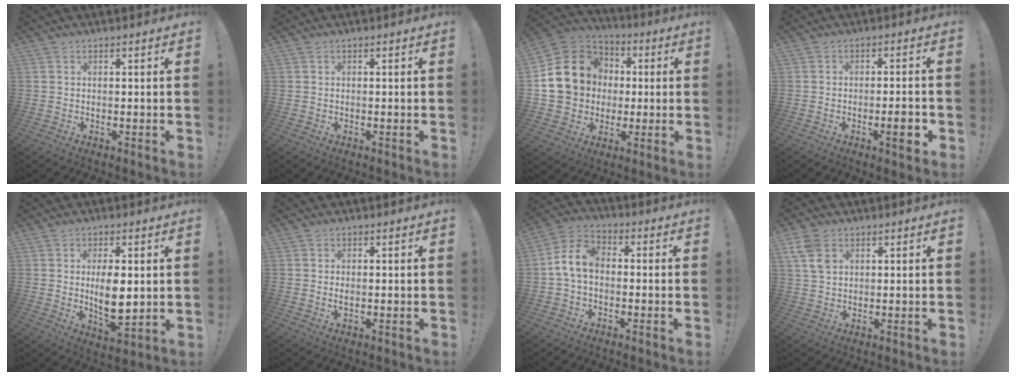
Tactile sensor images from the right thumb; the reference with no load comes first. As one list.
[{"total": 0.0}, {"total": 18.5, "force": [2.6, 16.0, 8.9], "torque": [-0.135, 0.010, 0.073]}, {"total": 5.9, "force": [-2.1, 0.9, 5.5], "torque": [-0.072, -0.001, -0.033]}, {"total": 9.0, "force": [1.1, 4.0, 8.0], "torque": [-0.122, -0.019, 0.018]}, {"total": 0.9, "force": [0.1, 0.4, 0.8], "torque": [-0.010, -0.001, -0.001]}, {"total": 9.0, "force": [-0.5, 5.7, 7.0], "torque": [-0.133, 0.009, -0.005]}, {"total": 6.9, "force": [2.8, 4.6, 4.3], "torque": [-0.087, -0.006, 0.055]}]